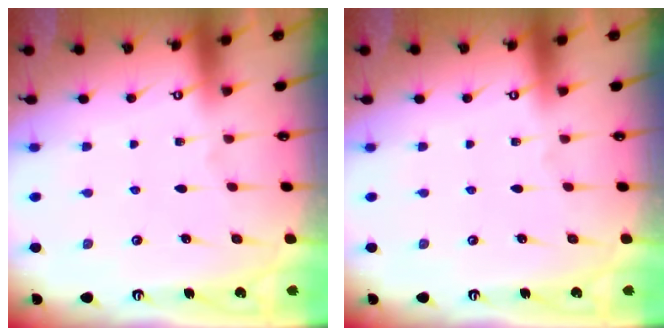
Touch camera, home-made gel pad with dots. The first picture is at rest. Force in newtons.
{"total": 0.0}